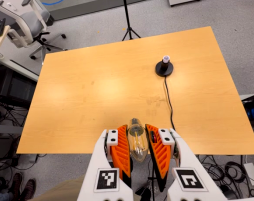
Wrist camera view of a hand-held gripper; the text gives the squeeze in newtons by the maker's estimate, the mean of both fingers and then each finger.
{"total": 20.0, "left": 21.7, "right": 18.4}